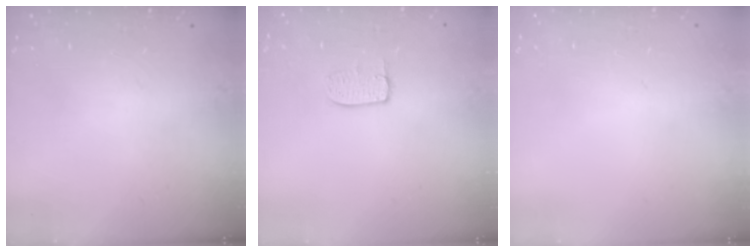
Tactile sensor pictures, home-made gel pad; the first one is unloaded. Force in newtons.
{"total": 5.4, "press": 5.4, "slide": 0.3}
{"total": 0.0}